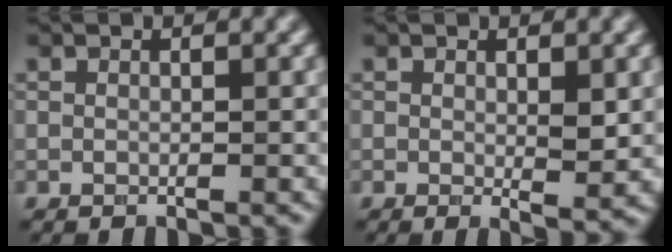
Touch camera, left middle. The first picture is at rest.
{"total": 2.2, "force": [0.3, 0.6, 2.0], "torque": [-0.030, -0.010, 0.007]}